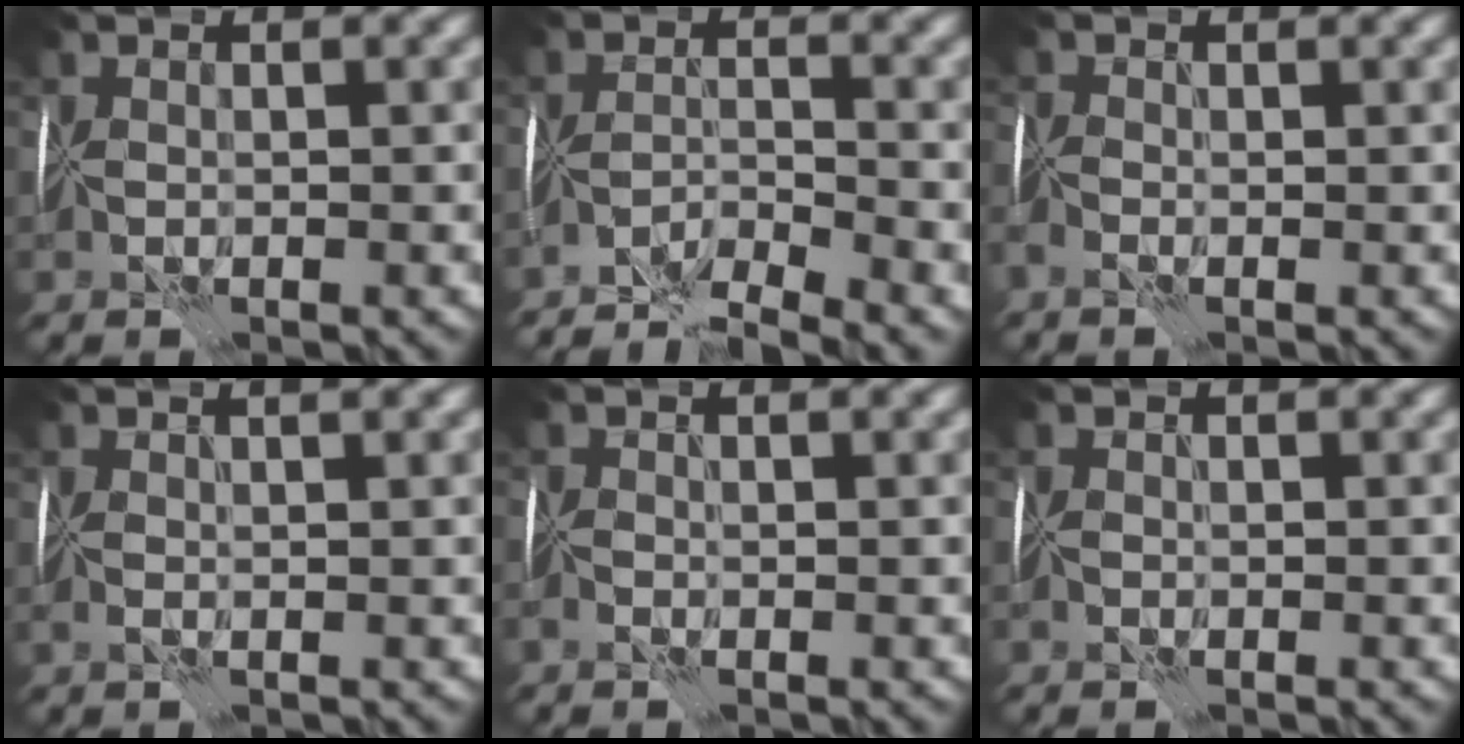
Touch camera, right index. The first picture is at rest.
{"total": 3.9, "force": [-3.6, -1.6, 0.3], "torque": [0.003, -0.006, -0.070]}
{"total": 1.8, "force": [-1.3, 0.5, 1.1], "torque": [-0.027, -0.005, -0.030]}
{"total": 1.3, "force": [0.4, -0.4, 1.2], "torque": [-0.019, 0.001, 0.007]}
{"total": 1.0, "force": [-0.7, 0.1, 0.7], "torque": [-0.012, -0.006, -0.013]}
{"total": 0.6, "force": [-0.5, 0.2, 0.3], "torque": [-0.004, -0.004, -0.010]}